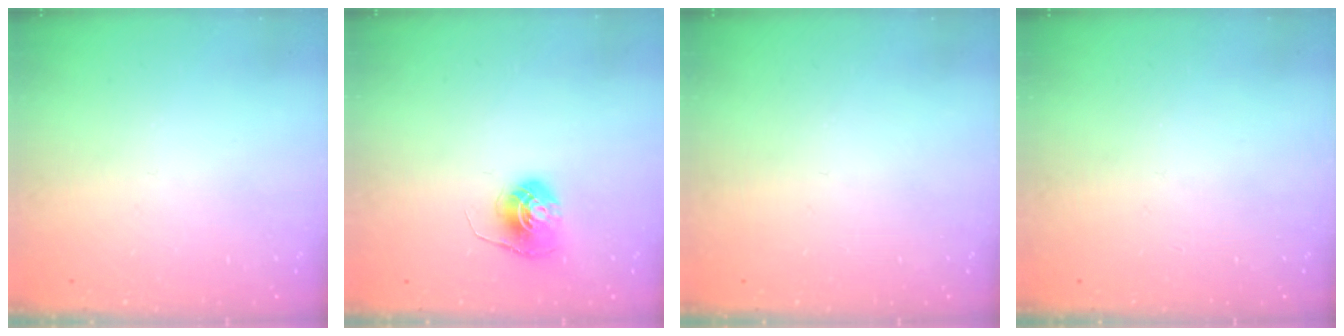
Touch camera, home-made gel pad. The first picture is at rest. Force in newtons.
{"total": 6.0, "press": 6.0, "slide": 0.5}
{"total": 0.0}
{"total": 0.0}